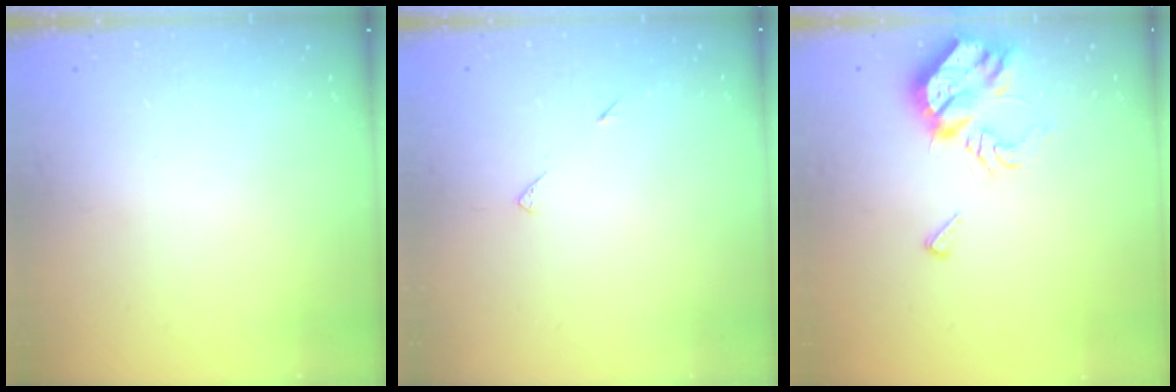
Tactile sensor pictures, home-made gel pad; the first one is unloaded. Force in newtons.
{"total": 4.5, "press": 4.4, "slide": 0.5}
{"total": 9.4, "press": 9.3, "slide": 1.0}